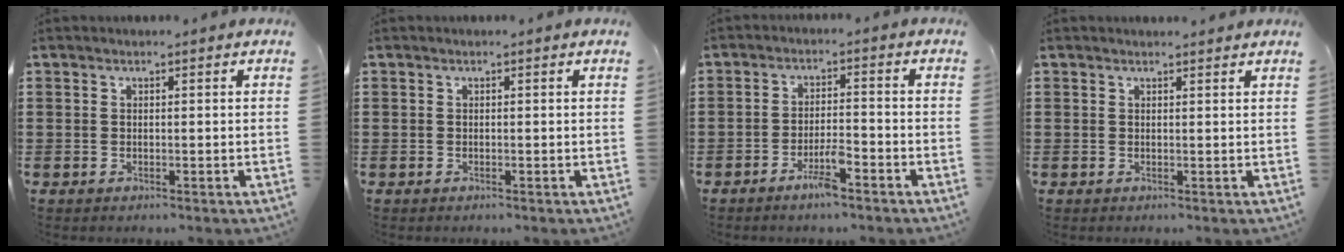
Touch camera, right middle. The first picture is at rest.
{"total": 0.0}
{"total": 4.5, "force": [-3.0, 0.7, 3.2], "torque": [-0.067, -0.001, -0.057]}
{"total": 0.8, "force": [0.8, 0.1, 0.1], "torque": [0.004, -0.004, 0.012]}